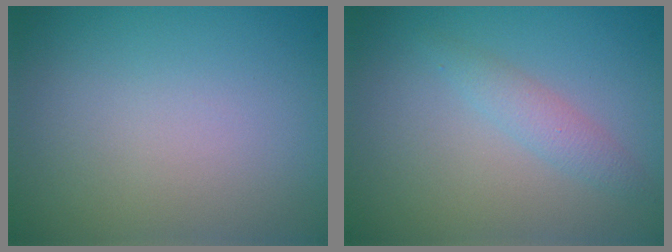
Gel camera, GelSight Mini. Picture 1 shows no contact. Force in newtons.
{"total": 1.8, "press": 1.8, "slide": 0.1}